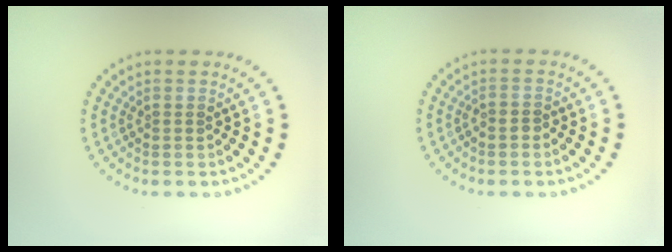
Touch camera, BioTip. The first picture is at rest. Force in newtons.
{"total": 0.8, "press": 0.5, "slide": 0.6}